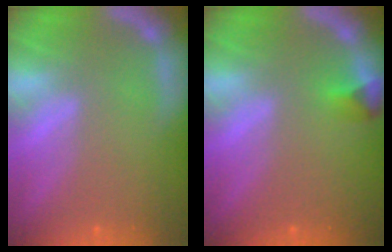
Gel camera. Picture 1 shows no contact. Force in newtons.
{"total": 1.4}